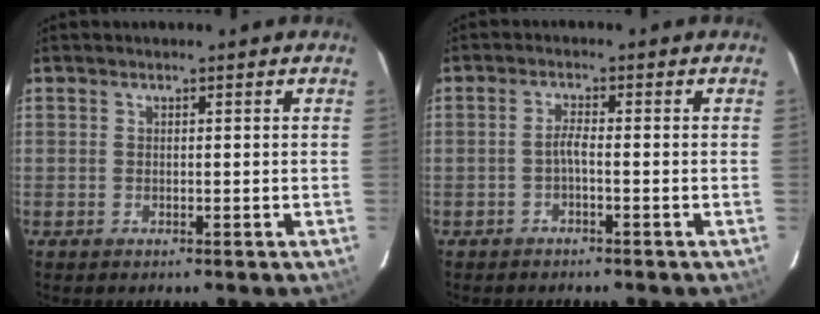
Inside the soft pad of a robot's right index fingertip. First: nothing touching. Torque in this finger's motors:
{"motor_torque": [0.33, -0.29, 0.20, 0.06]}